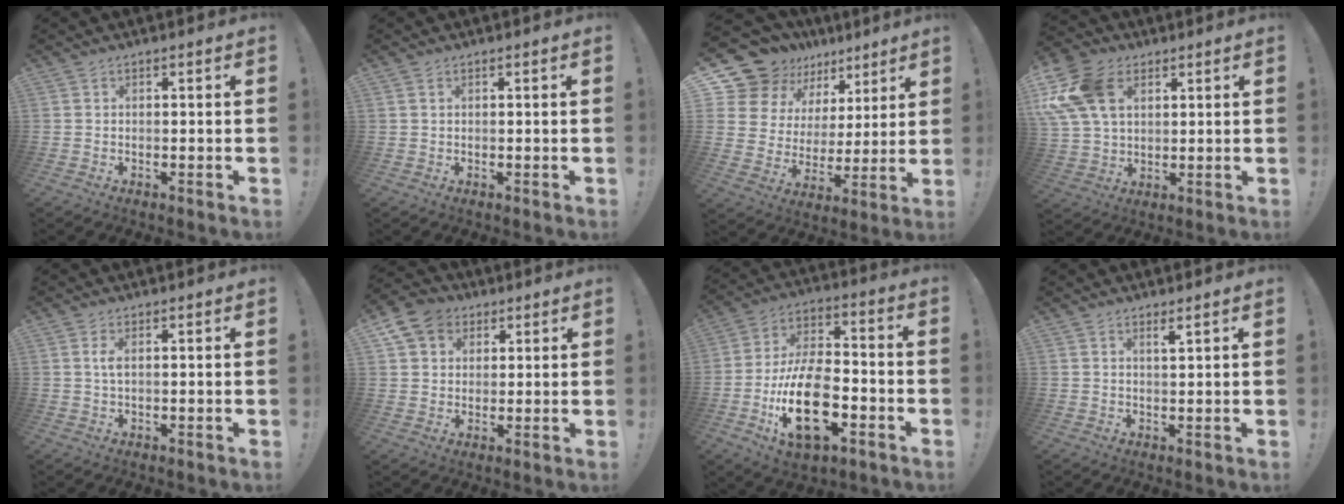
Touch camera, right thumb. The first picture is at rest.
{"total": 0.6, "force": [0.3, 0.4, 0.4], "torque": [-0.012, 0.003, 0.007]}
{"total": 13.7, "force": [10.5, 8.2, 3.1], "torque": [-0.062, -0.083, 0.206]}
{"total": 18.1, "force": [6.1, 12.6, 11.5], "torque": [-0.232, -0.014, 0.117]}
{"total": 2.1, "force": [0.3, 0.6, 2.0], "torque": [-0.038, 0.001, 0.004]}
{"total": 9.5, "force": [4.2, 7.8, 3.6], "torque": [-0.056, -0.014, 0.086]}
{"total": 20.8, "force": [-7.2, 11.0, 16.2], "torque": [-0.293, 0.033, -0.117]}
{"total": 2.2, "force": [1.6, 0.1, 1.5], "torque": [-0.017, -0.009, 0.023]}